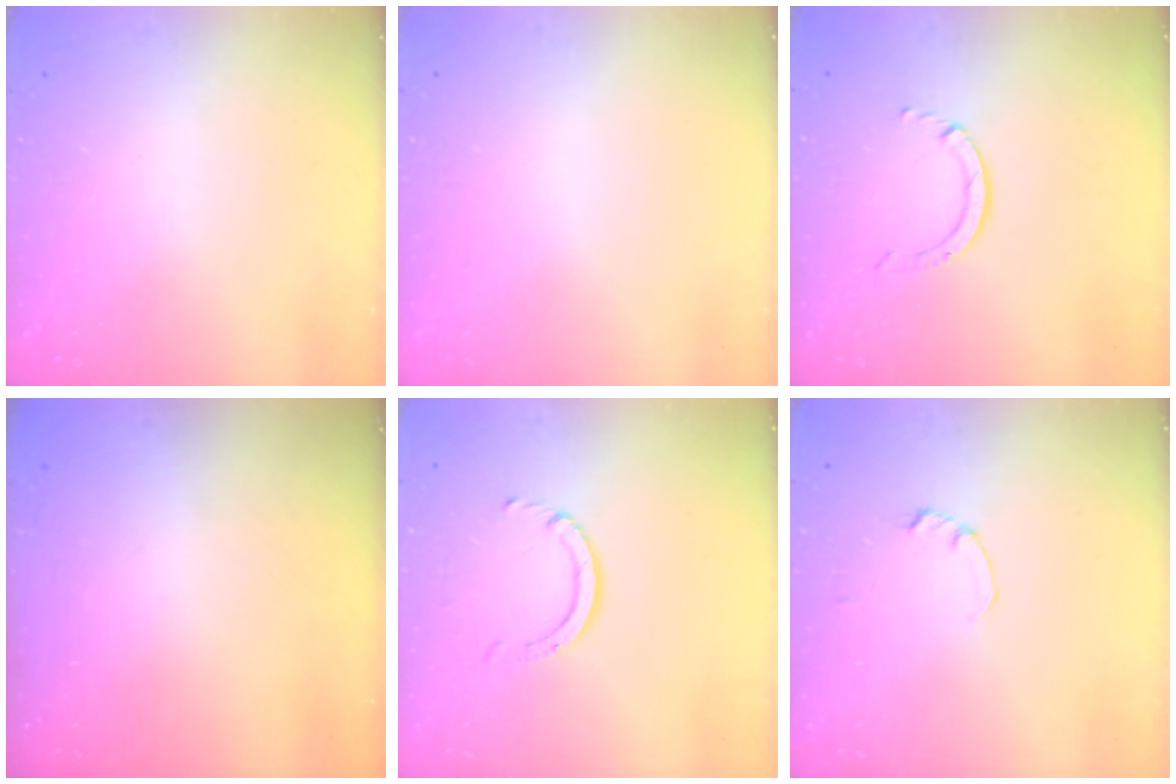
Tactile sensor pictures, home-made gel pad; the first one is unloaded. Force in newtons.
{"total": 2.6, "press": 2.6, "slide": 0.2}
{"total": 1.7, "press": 1.7, "slide": 0.1}
{"total": 0.0}
{"total": 2.3, "press": 2.3, "slide": 0.3}
{"total": 0.0}